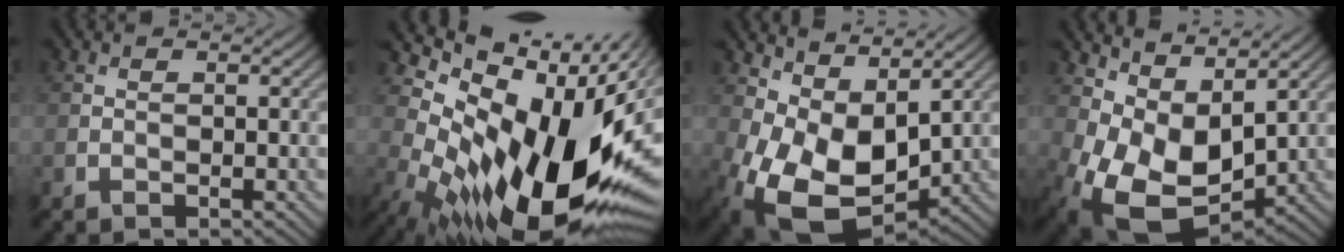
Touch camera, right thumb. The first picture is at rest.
{"total": 19.4, "force": [0.2, 10.6, 16.2], "torque": [-0.237, -0.024, 0.019]}
{"total": 11.3, "force": [0.5, 7.1, 8.8], "torque": [-0.192, -0.024, 0.015]}
{"total": 10.0, "force": [1.7, 6.2, 7.6], "torque": [-0.162, -0.023, 0.037]}